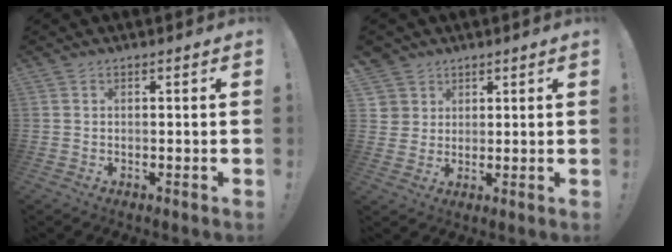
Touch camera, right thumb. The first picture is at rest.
{"total": 5.1, "force": [2.5, 4.4, 0.4], "torque": [-0.007, -0.019, 0.049]}